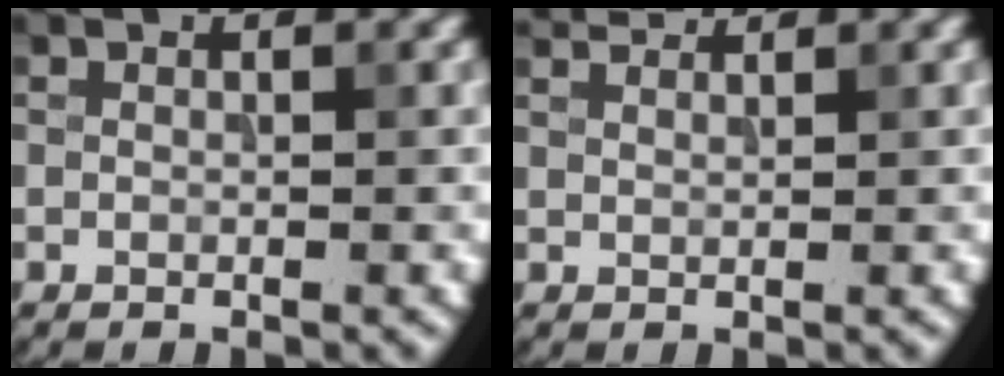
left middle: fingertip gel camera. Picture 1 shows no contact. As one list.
[{"total": 1.9, "force": [1.8, 0.2, 0.6], "torque": [-0.014, 0.007, 0.029]}]